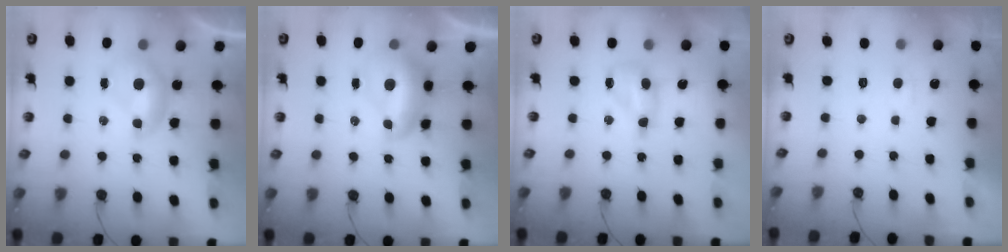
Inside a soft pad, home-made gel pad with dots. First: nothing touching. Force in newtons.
{"total": 2.6, "press": 2.5, "slide": 0.7}
{"total": 3.3, "press": 3.3, "slide": 0.6}
{"total": 3.1, "press": 3.1, "slide": 0.2}